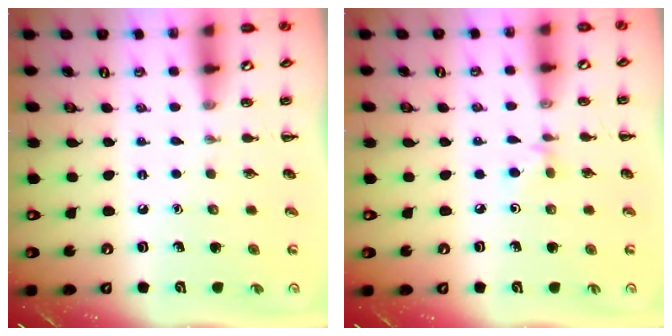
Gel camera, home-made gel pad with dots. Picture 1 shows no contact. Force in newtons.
{"total": 3.0, "press": 2.7, "slide": 1.2}